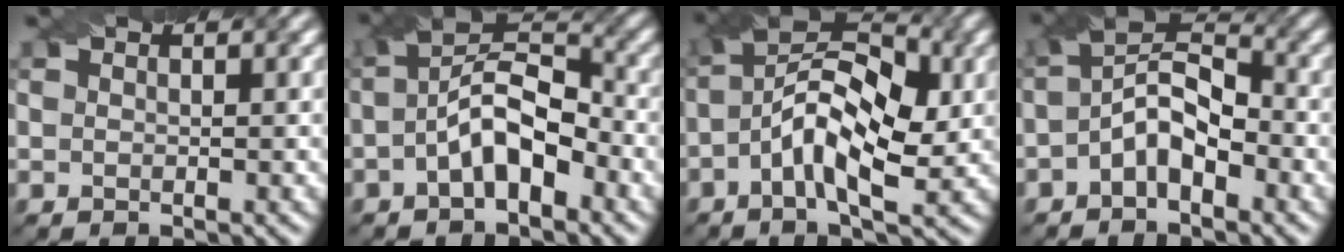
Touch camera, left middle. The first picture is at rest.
{"total": 6.0, "force": [-1.7, 2.9, 5.0], "torque": [-0.089, 0.016, -0.034]}
{"total": 8.1, "force": [-0.8, 3.7, 7.2], "torque": [-0.131, 0.021, -0.023]}
{"total": 5.3, "force": [-1.4, 2.8, 4.2], "torque": [-0.077, 0.014, -0.033]}